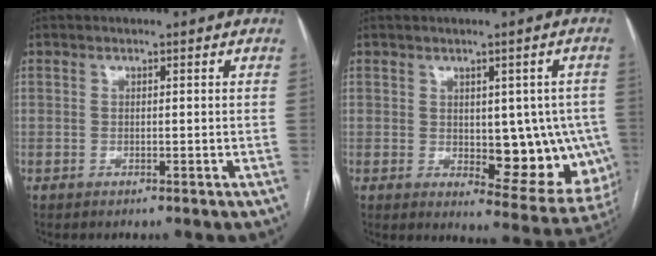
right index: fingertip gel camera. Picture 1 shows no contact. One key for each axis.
{"total": 12.0, "fx": -0.8, "fy": 5.7, "fz": 10.5, "tx": -0.103, "ty": 0.003, "tz": 0.005}